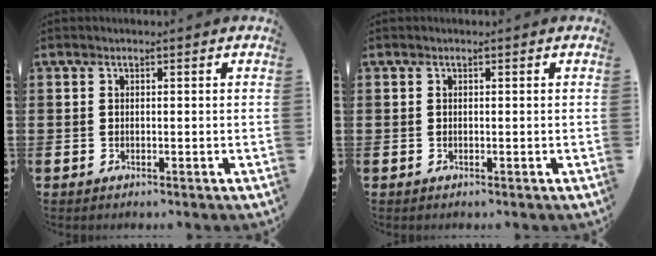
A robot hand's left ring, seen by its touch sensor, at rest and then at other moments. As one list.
[{"total": 0.0}]